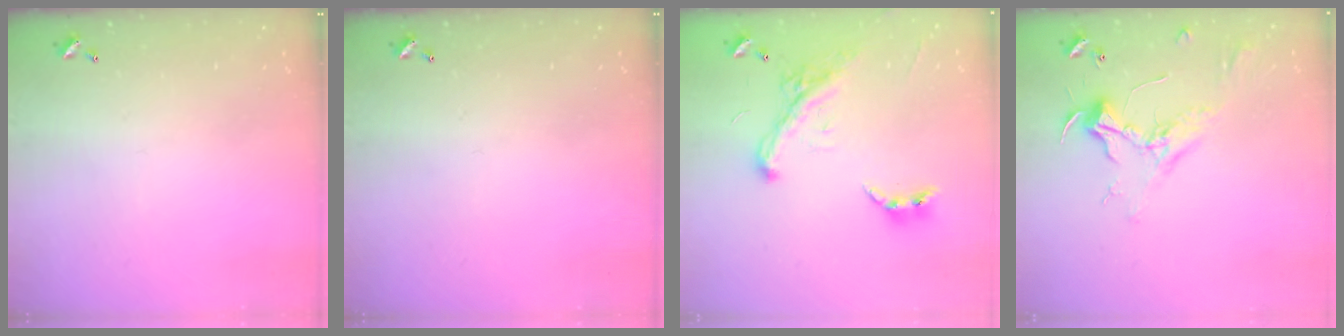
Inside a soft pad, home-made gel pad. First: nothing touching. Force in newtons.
{"total": 0.0}
{"total": 2.2, "press": 2.2, "slide": 0.1}
{"total": 2.4, "press": 2.3, "slide": 0.8}